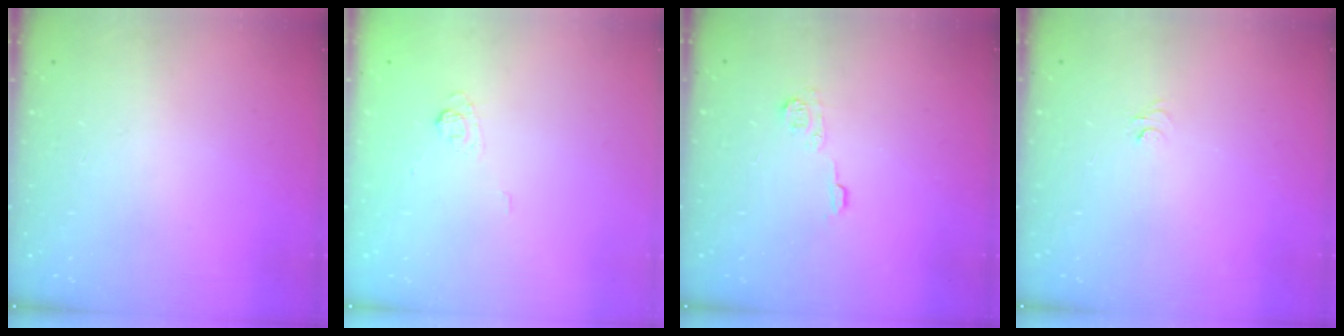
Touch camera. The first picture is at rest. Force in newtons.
{"total": 3.4, "press": 3.1, "slide": 1.5}
{"total": 6.0, "press": 6.0, "slide": 0.4}
{"total": 4.0, "press": 4.0, "slide": 0.4}